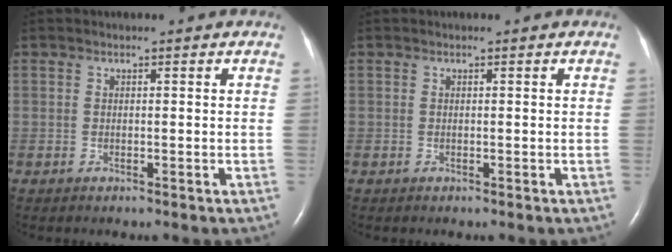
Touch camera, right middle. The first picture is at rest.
{"total": 0.0}